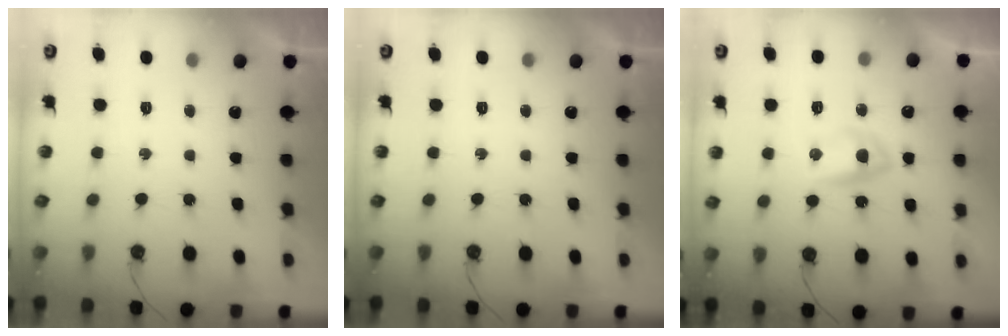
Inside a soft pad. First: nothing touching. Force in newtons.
{"total": 0.0}
{"total": 4.2, "press": 4.1, "slide": 0.9}